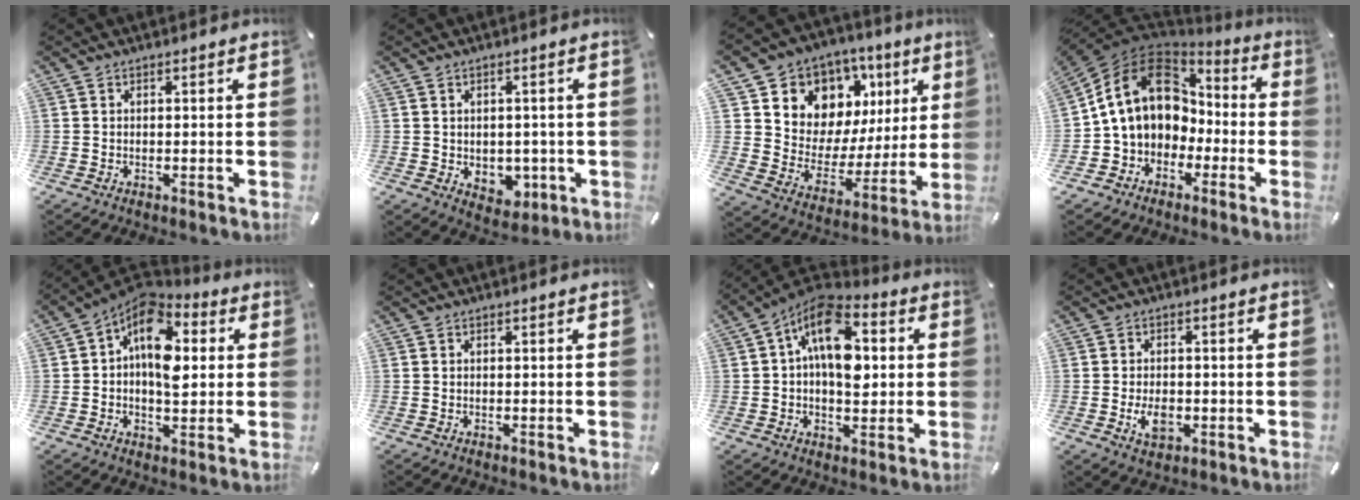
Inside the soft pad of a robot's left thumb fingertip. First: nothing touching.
{"total": 4.0, "force": [0.1, 3.8, 1.4], "torque": [-0.004, -0.001, 0.002]}
{"total": 9.8, "force": [5.5, 8.0, 1.3], "torque": [-0.023, -0.072, 0.104]}
{"total": 16.5, "force": [2.1, 13.3, 9.5], "torque": [-0.201, 0.015, 0.040]}
{"total": 14.1, "force": [2.8, 8.8, 10.7], "torque": [-0.181, -0.027, 0.047]}
{"total": 0.0}
{"total": 15.2, "force": [2.7, 9.0, 11.9], "torque": [-0.205, -0.015, 0.044]}
{"total": 5.2, "force": [-1.2, 3.3, 3.9], "torque": [-0.078, -0.002, -0.025]}